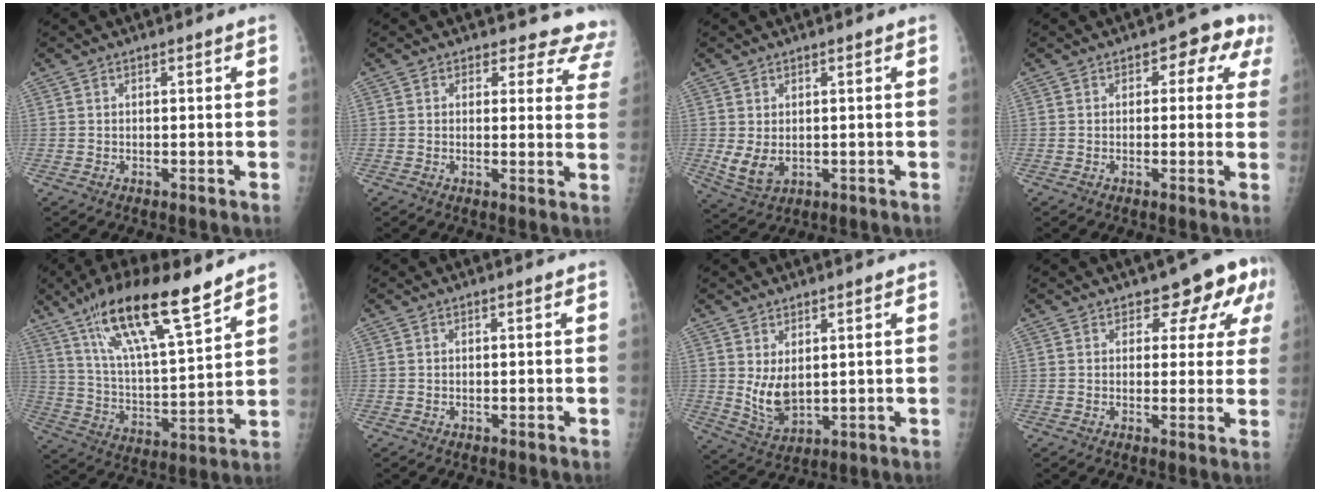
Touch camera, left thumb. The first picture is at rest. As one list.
[{"total": 9.6, "force": [8.5, 4.4, 0.4], "torque": [0.052, -0.046, 0.055]}, {"total": 5.0, "force": [0.1, 3.4, 3.7], "torque": [-0.064, -0.015, 0.015]}, {"total": 6.0, "force": [2.1, 3.8, 4.1], "torque": [0.003, 0.003, 0.010]}, {"total": 19.5, "force": [13.3, 4.0, 13.7], "torque": [-0.223, -0.054, 0.240]}, {"total": 0.0}, {"total": 6.8, "force": [1.8, 3.9, 5.2], "torque": [-0.082, -0.026, 0.048]}, {"total": 8.3, "force": [4.4, 4.7, 5.2], "torque": [-0.016, -0.014, 0.042]}]